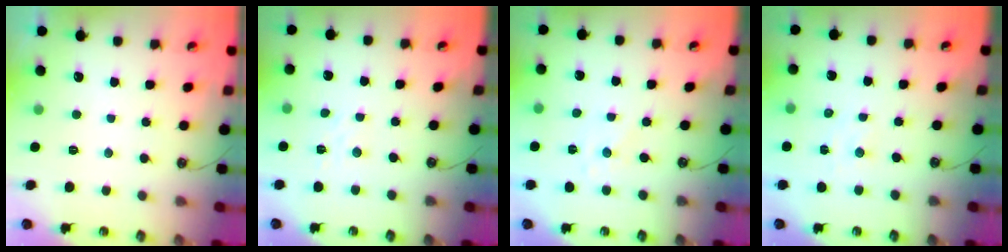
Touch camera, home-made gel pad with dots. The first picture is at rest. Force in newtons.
{"total": 2.5, "press": 2.4, "slide": 0.5}
{"total": 1.1, "press": 1.1, "slide": 0.2}
{"total": 2.2, "press": 2.2, "slide": 0.4}